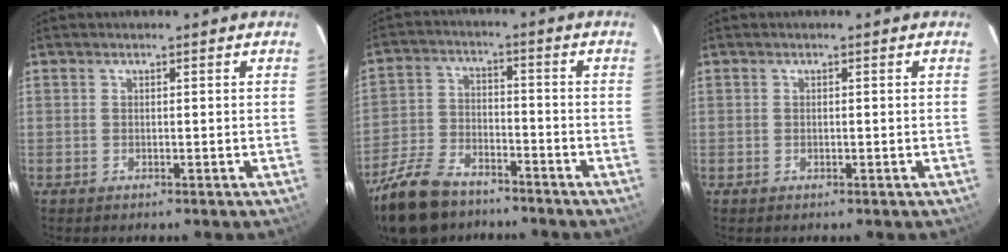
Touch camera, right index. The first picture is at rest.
{"total": 15.7, "force": [-12.0, 6.9, 7.4], "torque": [-0.180, -0.016, -0.224]}
{"total": 0.0}